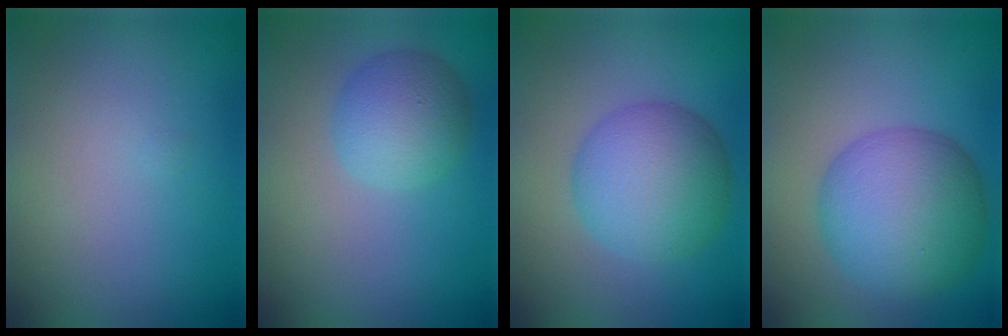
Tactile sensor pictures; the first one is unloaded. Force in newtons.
{"total": 3.8, "press": 3.8, "slide": 0.1}
{"total": 7.3, "press": 7.3, "slide": 0.0}
{"total": 9.1, "press": 9.1, "slide": 0.2}